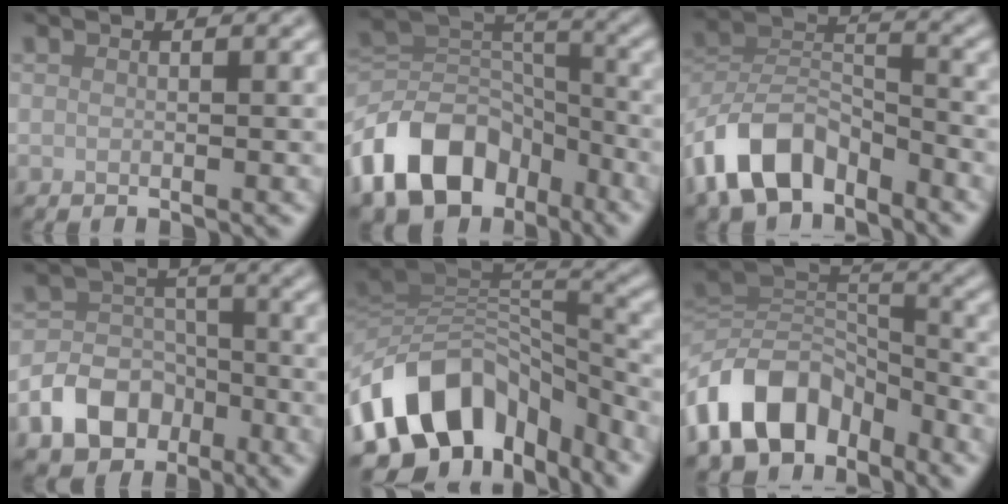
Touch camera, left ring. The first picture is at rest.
{"total": 11.5, "force": [-6.4, 7.6, 5.8], "torque": [-0.108, 0.003, -0.130]}
{"total": 8.6, "force": [-5.9, 4.7, 4.2], "torque": [-0.071, -0.001, -0.121]}
{"total": 6.9, "force": [-3.6, 5.1, 3.0], "torque": [-0.042, 0.002, -0.079]}
{"total": 12.2, "force": [-6.5, 7.8, 6.8], "torque": [-0.121, 0.021, -0.120]}
{"total": 10.4, "force": [-6.0, 6.5, 5.3], "torque": [-0.088, 0.007, -0.124]}